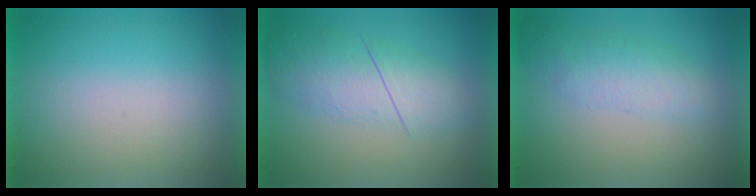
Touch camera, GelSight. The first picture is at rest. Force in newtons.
{"total": 3.0}
{"total": 2.1}